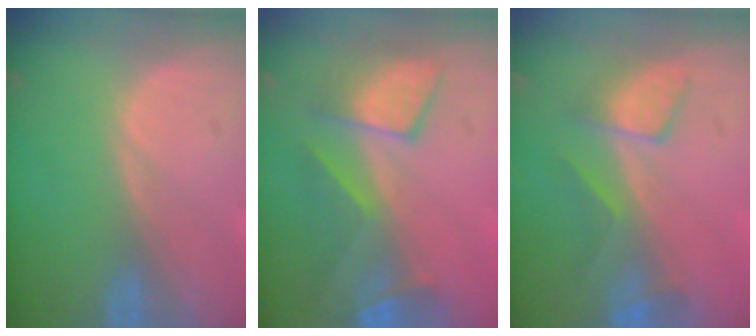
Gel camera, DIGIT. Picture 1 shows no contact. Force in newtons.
{"total": 8.0, "press": 7.8, "slide": 1.8}
{"total": 5.2, "press": 5.0, "slide": 1.2}